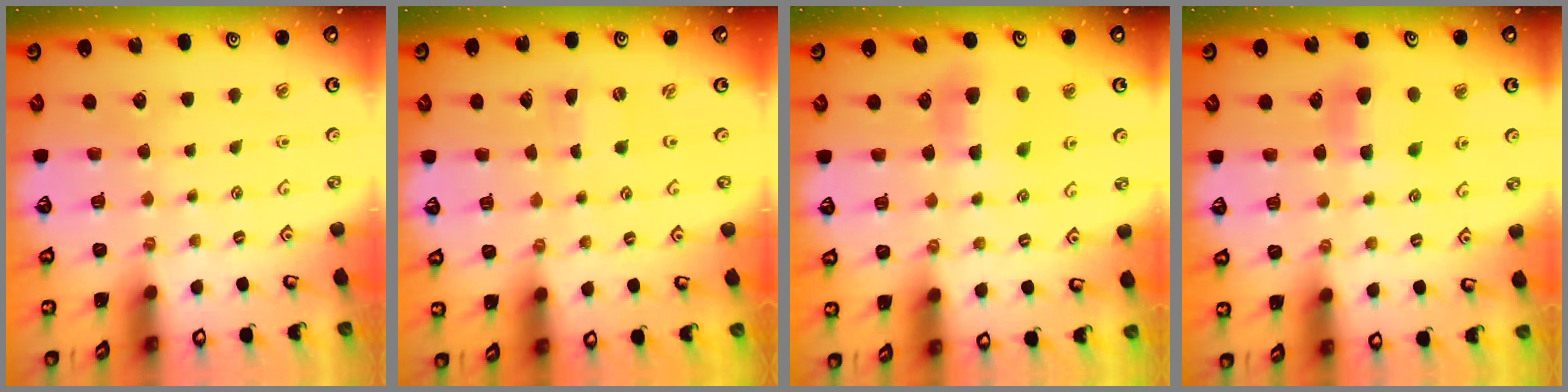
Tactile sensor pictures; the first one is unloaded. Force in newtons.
{"total": 0.0}
{"total": 7.1, "press": 7.1, "slide": 0.7}
{"total": 8.3, "press": 8.3, "slide": 0.4}